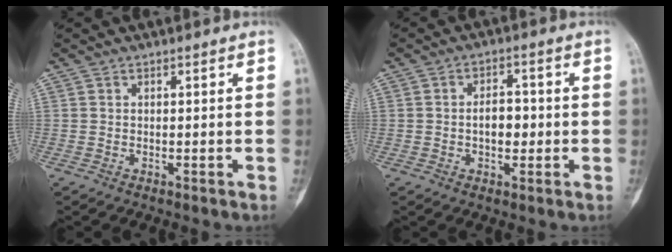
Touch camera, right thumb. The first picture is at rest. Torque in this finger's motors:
{"motor_torque": [0.86, 0.79, 0.38, -0.46, 0.25]}